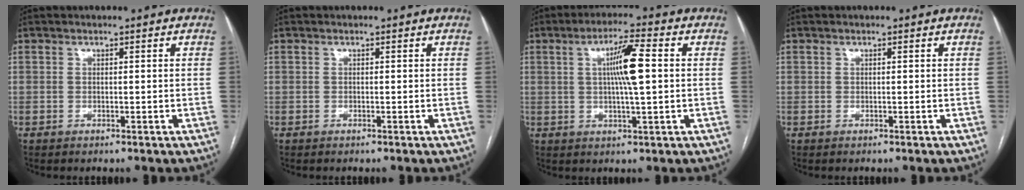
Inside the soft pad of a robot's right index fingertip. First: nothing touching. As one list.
[{"total": 0.0}, {"total": 7.7, "force": [1.1, 0.4, 7.6], "torque": [-0.135, 0.004, 0.015]}, {"total": 0.0}]